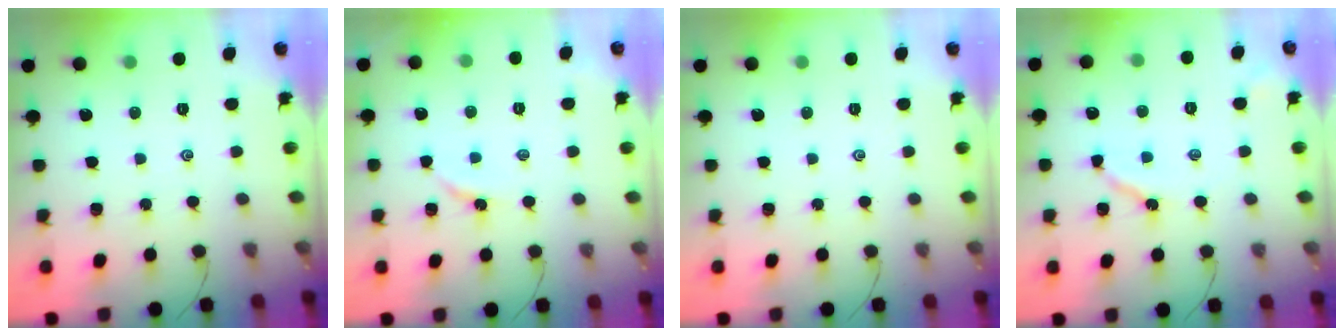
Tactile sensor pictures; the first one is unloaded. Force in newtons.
{"total": 3.4, "press": 3.3, "slide": 0.4}
{"total": 0.0}
{"total": 5.7, "press": 5.7, "slide": 0.4}